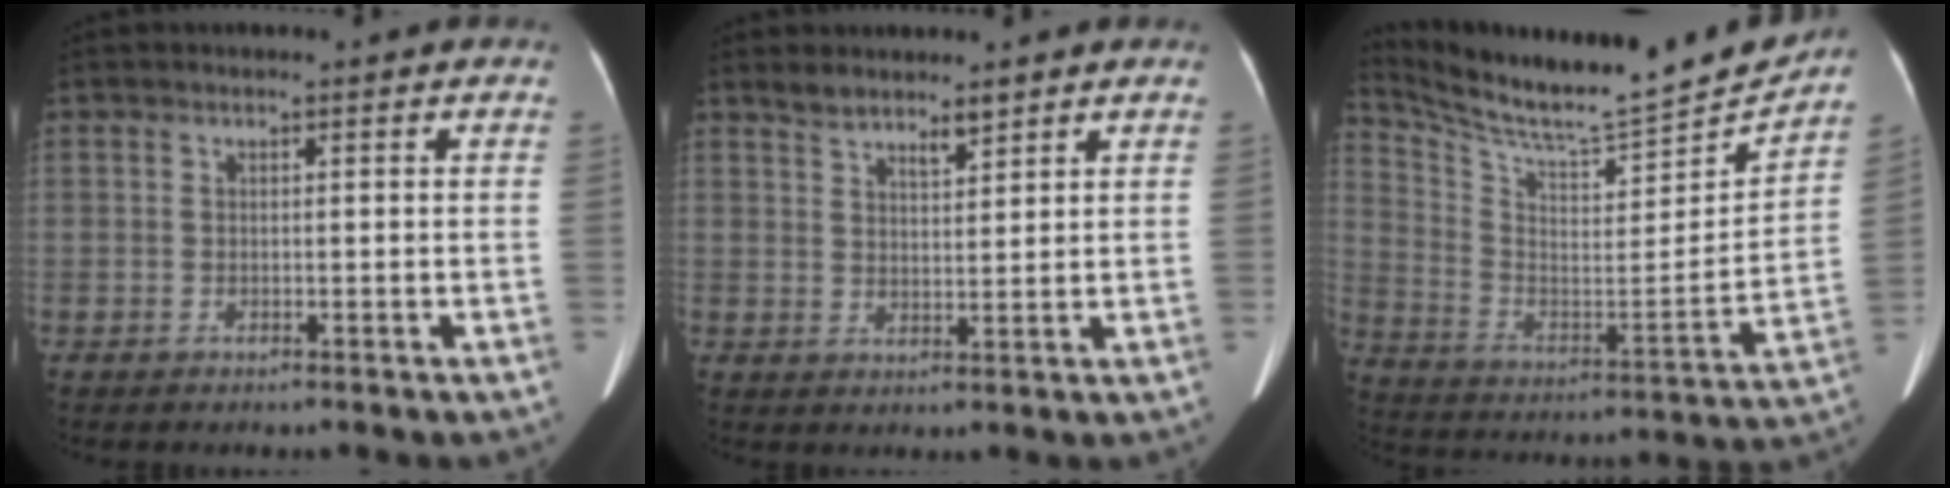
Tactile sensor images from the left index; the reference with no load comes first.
{"total": 3.9, "force": [3.5, 0.9, 1.6], "torque": [-0.024, 0.009, 0.062]}
{"total": 21.4, "force": [20.0, 0.7, 7.5], "torque": [-0.147, -0.056, 0.313]}